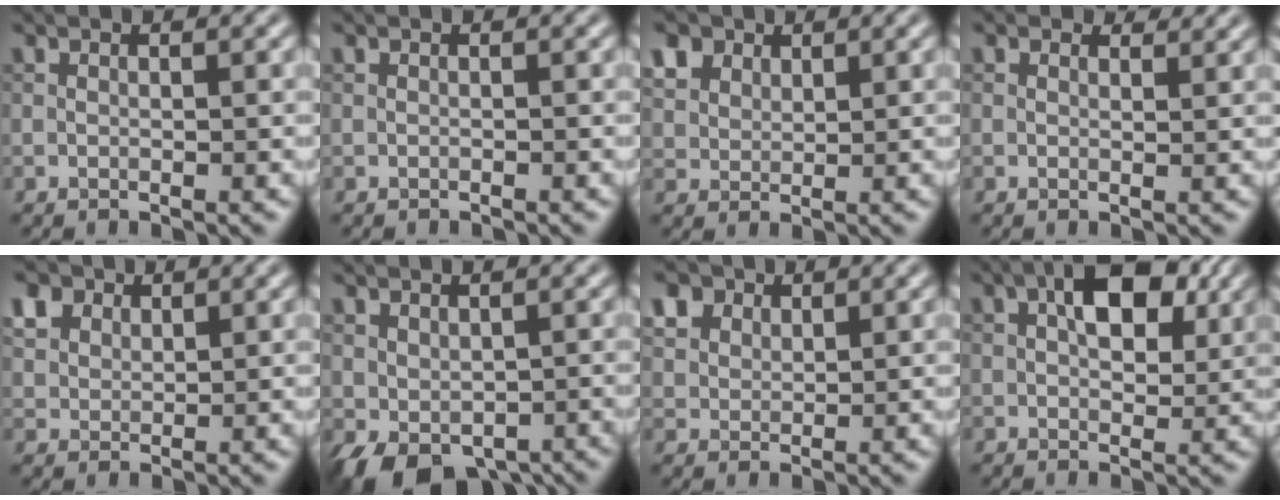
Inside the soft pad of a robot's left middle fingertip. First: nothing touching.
{"total": 0.0}
{"total": 3.7, "force": [2.3, 2.5, 1.5], "torque": [-0.047, 0.000, 0.052]}
{"total": 1.6, "force": [1.4, 0.6, 0.5], "torque": [-0.011, -0.007, 0.013]}
{"total": 3.6, "force": [2.2, 2.5, 1.4], "torque": [-0.043, 0.001, 0.051]}
{"total": 5.5, "force": [-2.6, 3.3, 3.5], "torque": [-0.057, -0.018, -0.030]}
{"total": 4.2, "force": [2.6, 2.8, 1.7], "torque": [-0.056, 0.003, 0.055]}
{"total": 6.3, "force": [2.1, 3.5, 4.9], "torque": [-0.073, 0.009, 0.025]}